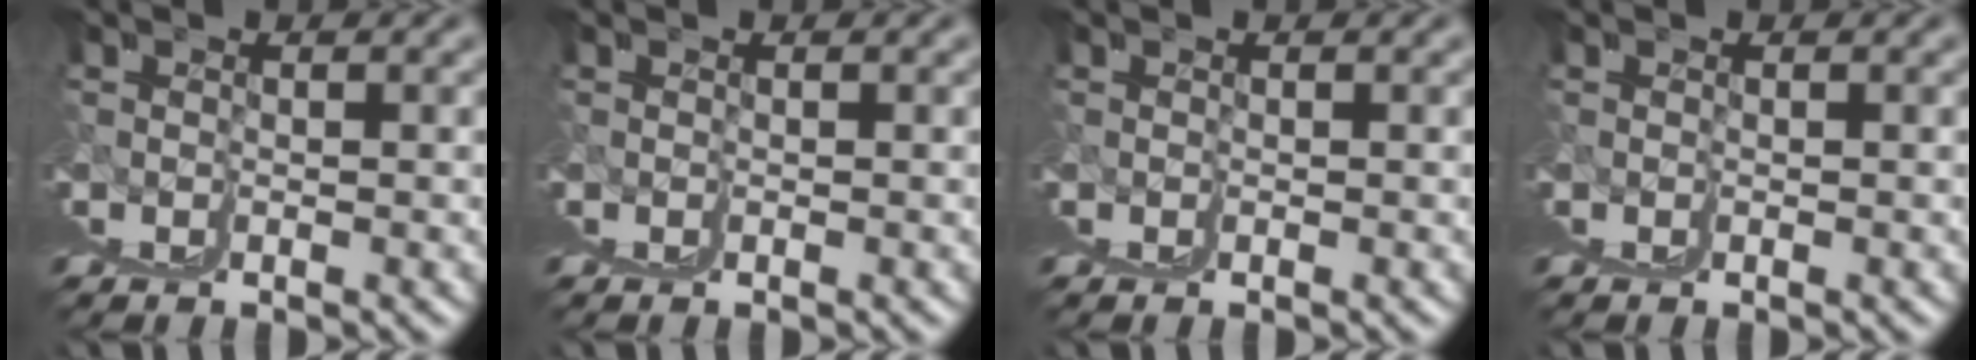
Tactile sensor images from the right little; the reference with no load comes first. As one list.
[{"total": 0.0}, {"total": 0.0}, {"total": 0.0}]